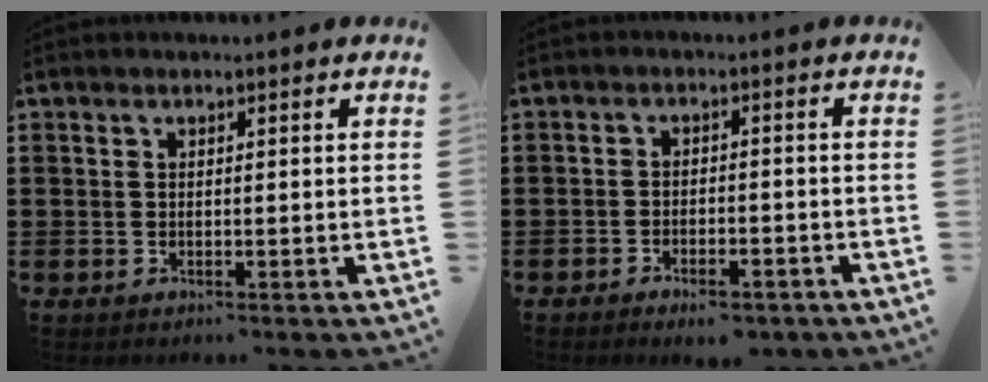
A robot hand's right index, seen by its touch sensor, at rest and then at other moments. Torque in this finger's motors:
{"motor_torque": [0.15, 0.14, 0.11, 0.00]}